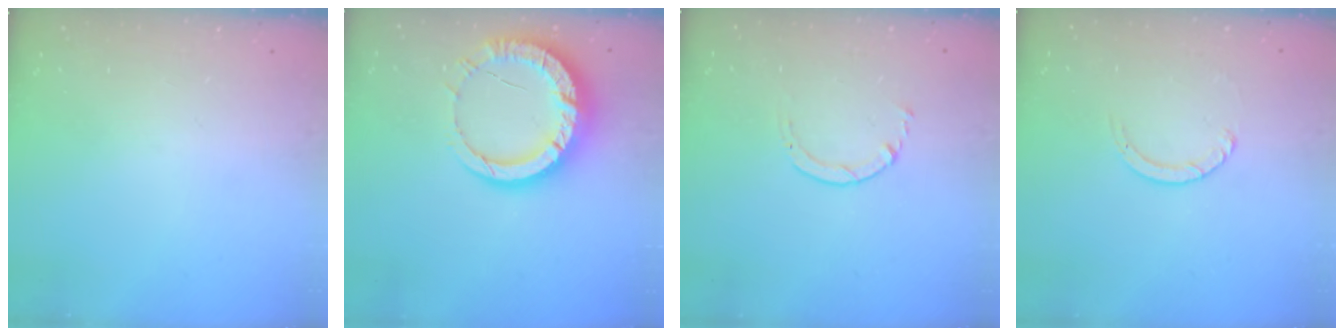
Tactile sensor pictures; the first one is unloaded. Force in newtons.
{"total": 13.4, "press": 13.3, "slide": 1.1}
{"total": 1.7, "press": 1.6, "slide": 0.2}
{"total": 1.3, "press": 1.2, "slide": 0.2}